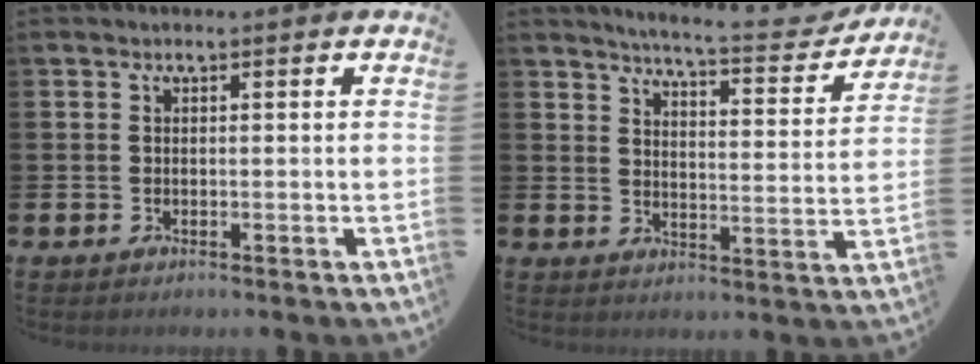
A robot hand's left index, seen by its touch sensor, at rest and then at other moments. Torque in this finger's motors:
{"motor_torque": [0.40, -1.75, 0.12, 0.01]}